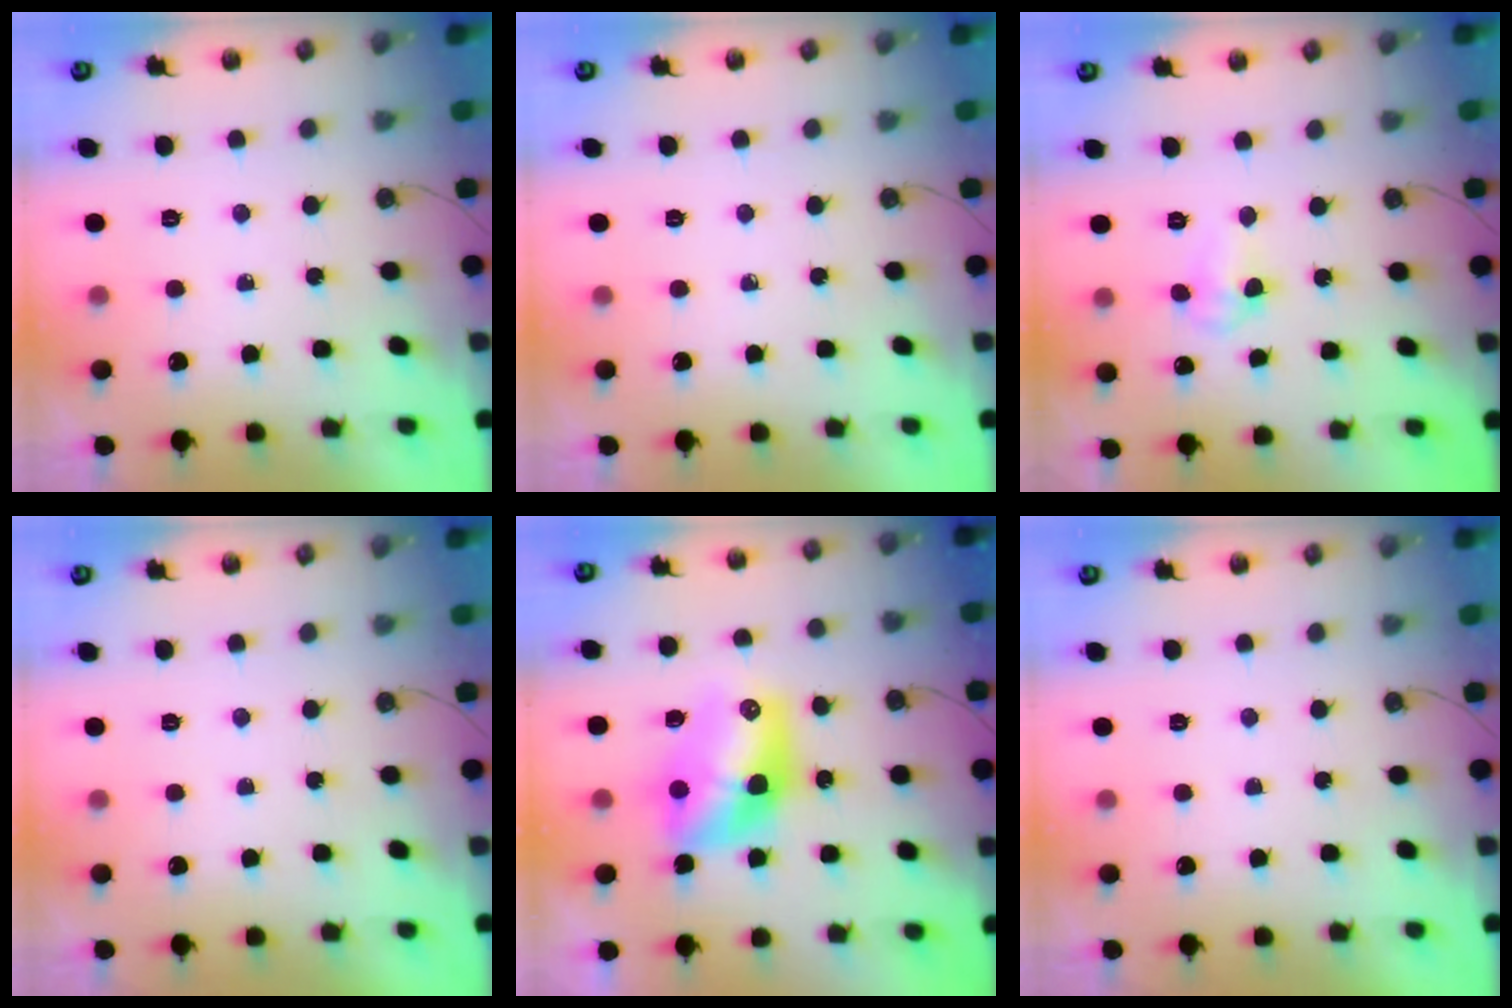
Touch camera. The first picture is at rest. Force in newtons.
{"total": 0.0}
{"total": 5.9, "press": 4.4, "slide": 3.8}
{"total": 0.0}
{"total": 11.7, "press": 11.6, "slide": 1.0}
{"total": 0.0}